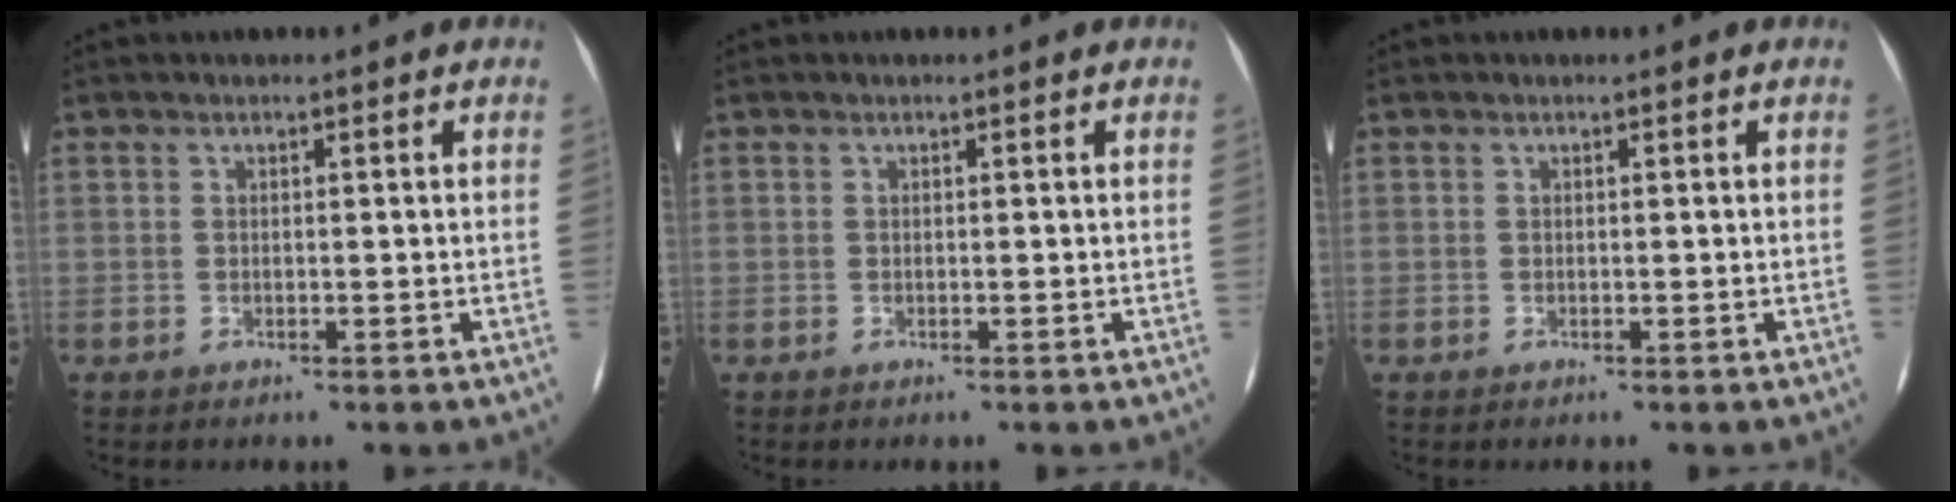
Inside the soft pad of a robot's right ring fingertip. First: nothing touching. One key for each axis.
{"total": 0.0}
{"total": 0.0}